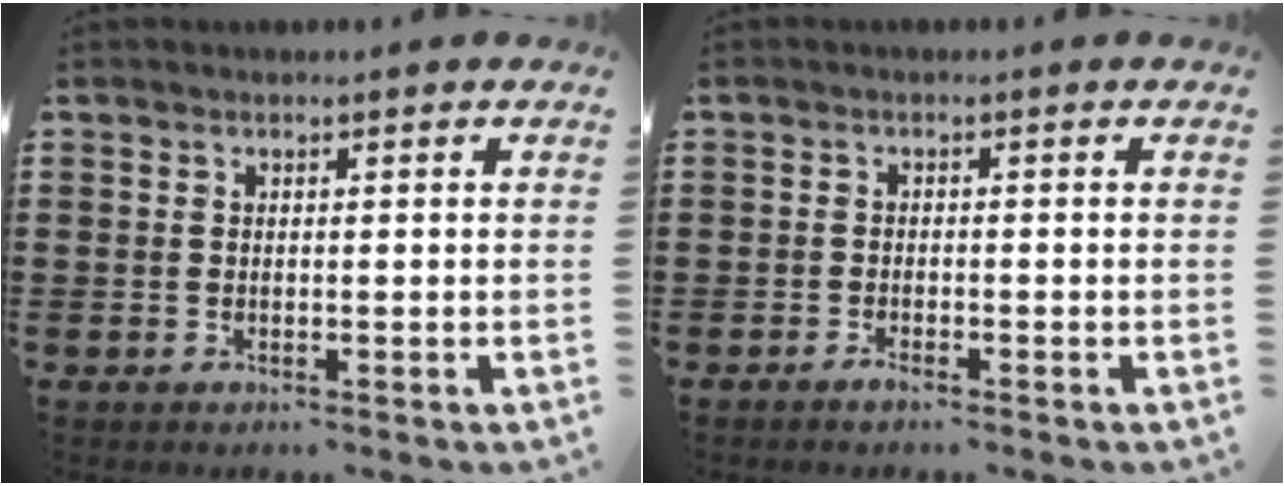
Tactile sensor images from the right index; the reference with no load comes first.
{"total": 1.1, "force": [-1.0, 0.0, 0.5], "torque": [-0.013, -0.007, -0.018]}